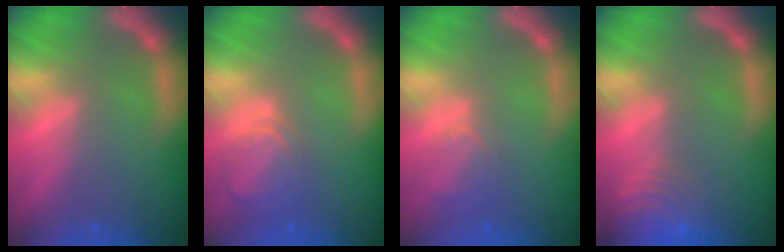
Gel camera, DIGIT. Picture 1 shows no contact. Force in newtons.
{"total": 4.0}
{"total": 2.5}
{"total": 8.0}